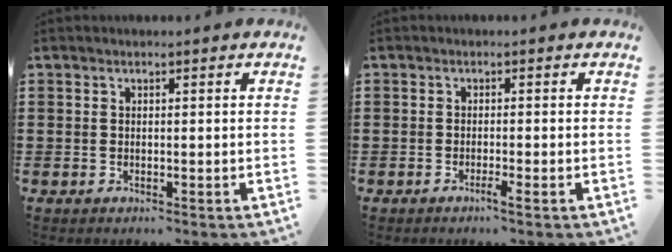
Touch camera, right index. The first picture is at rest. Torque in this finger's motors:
{"motor_torque": [0.60, -0.01, 0.12, 0.01]}